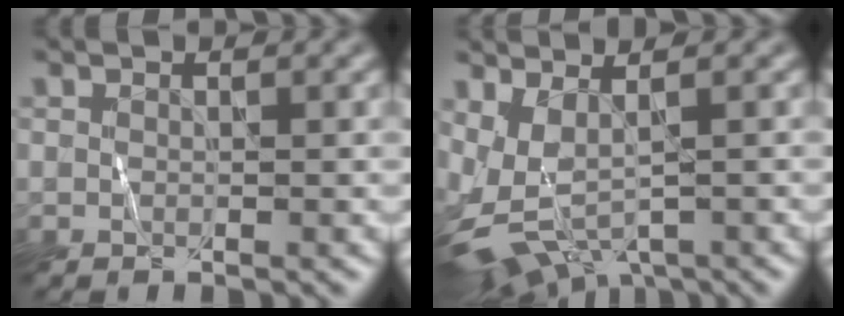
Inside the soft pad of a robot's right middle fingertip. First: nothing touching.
{"total": 4.8, "force": [-1.0, 2.0, 4.2], "torque": [-0.096, -0.018, -0.012]}